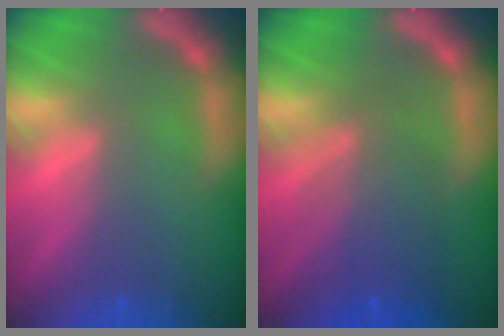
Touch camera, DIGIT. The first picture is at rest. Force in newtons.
{"total": 6.0}